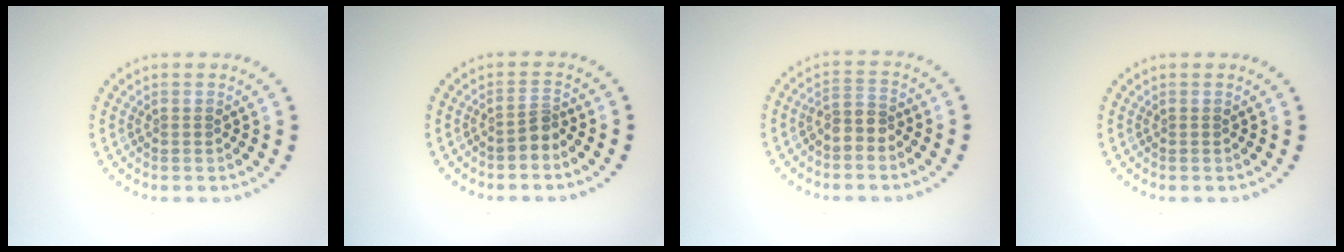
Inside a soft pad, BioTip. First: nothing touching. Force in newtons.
{"total": 1.7, "press": 1.2, "slide": 1.2}
{"total": 2.2, "press": 1.8, "slide": 1.2}
{"total": 0.0}